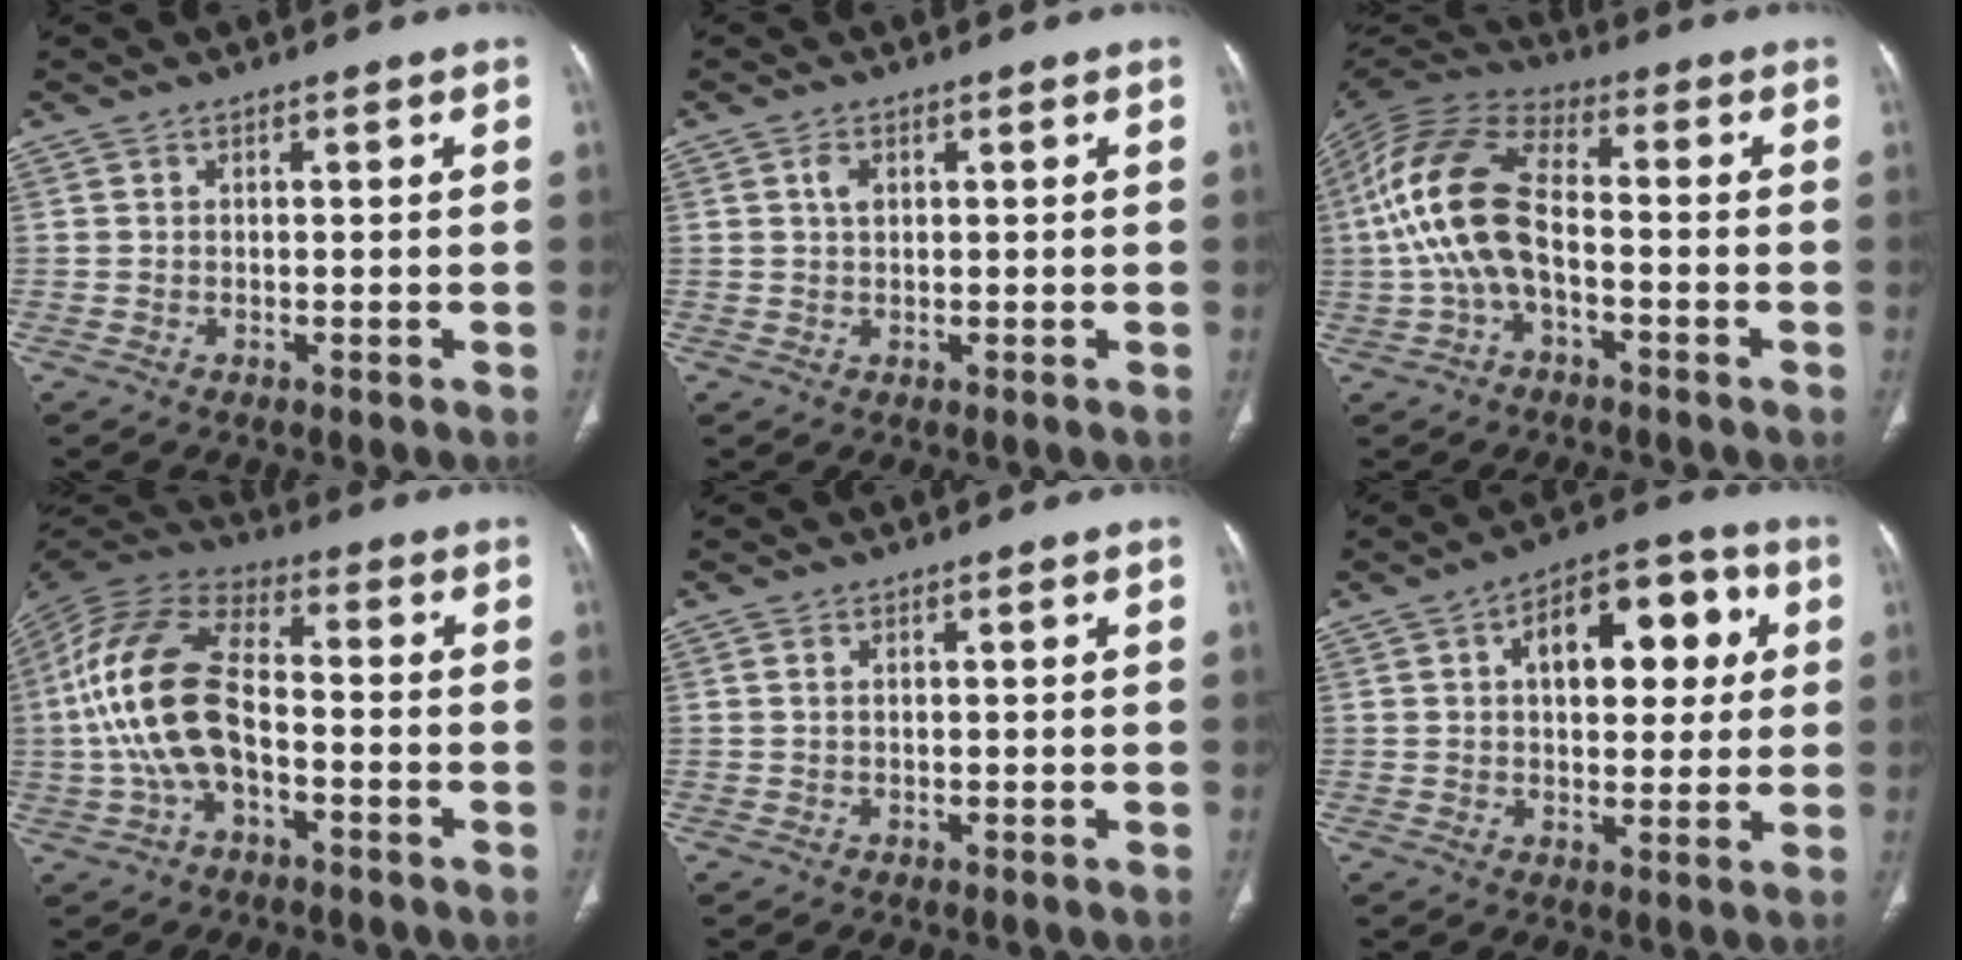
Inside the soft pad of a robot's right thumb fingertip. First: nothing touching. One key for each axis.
{"total": 2.0, "fx": 0.7, "fy": 1.2, "fz": 1.4, "tx": -0.026, "ty": 0.002, "tz": 0.014}
{"total": 15.3, "fx": -2.0, "fy": 8.2, "fz": 12.7, "tx": -0.270, "ty": 0.036, "tz": -0.044}
{"total": 17.0, "fx": -2.3, "fy": 9.2, "fz": 14.2, "tx": -0.296, "ty": 0.037, "tz": -0.047}
{"total": 0.6, "fx": 0.3, "fy": 0.3, "fz": 0.5, "tx": -0.015, "ty": 0.006, "tz": 0.007}
{"total": 14.6, "fx": 3.8, "fy": 8.2, "fz": 11.5, "tx": -0.121, "ty": 0.017, "tz": 0.052}